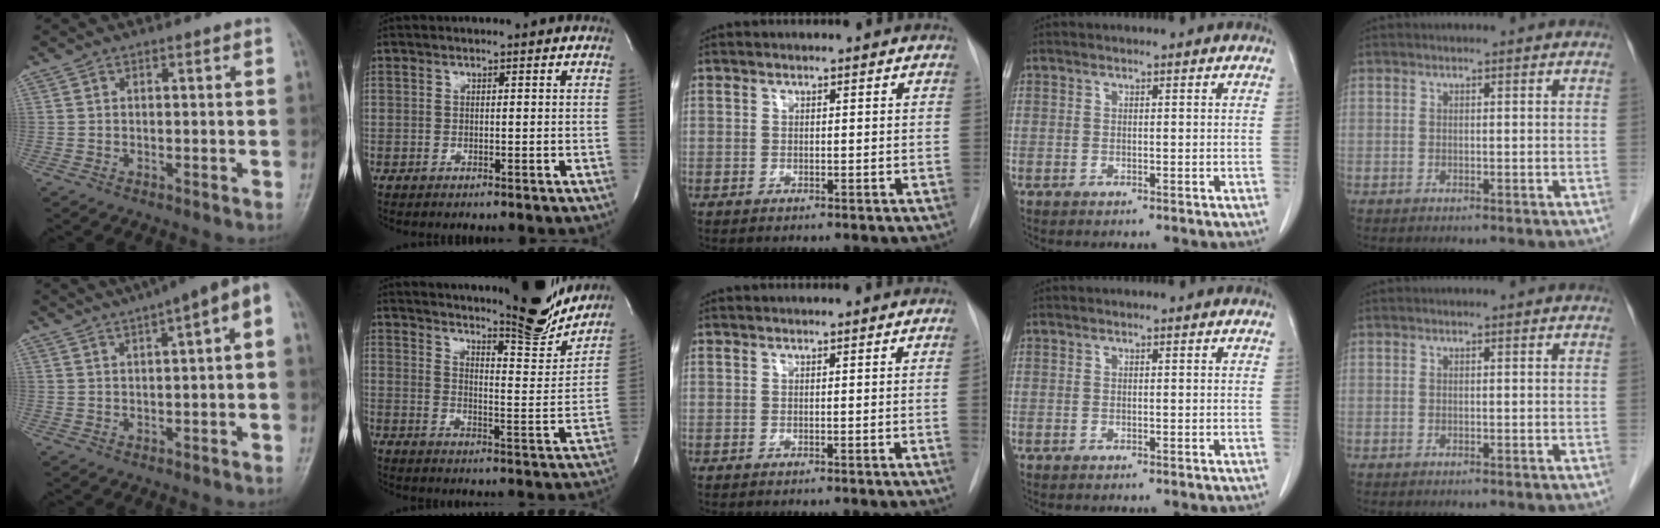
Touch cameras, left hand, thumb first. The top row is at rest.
{"thumb": {"total": 10.3, "force": [4.1, 2.4, 9.1], "torque": [-0.124, 0.037, 0.048]}, "index": {"total": 23.2, "force": [21.3, 2.0, 9.1], "torque": [-0.140, -0.065, 0.276]}, "middle": {"total": 1.0, "force": [0.1, -0.5, 0.9], "torque": [-0.010, -0.003, 0.001]}}